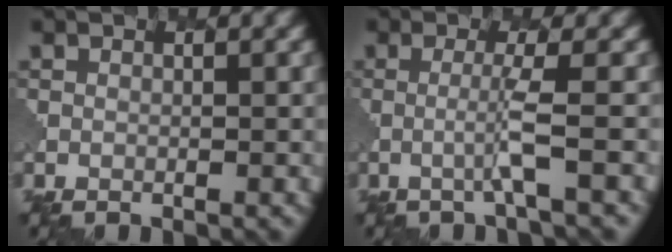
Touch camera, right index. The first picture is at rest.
{"total": 2.1, "force": [-0.5, -0.1, 2.0], "torque": [-0.038, 0.000, -0.019]}